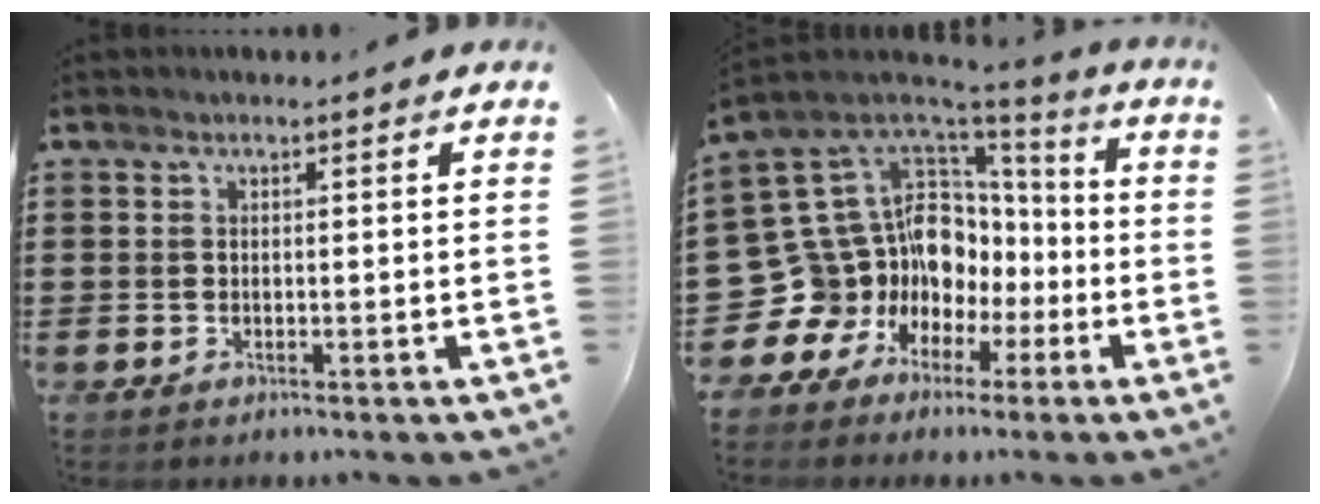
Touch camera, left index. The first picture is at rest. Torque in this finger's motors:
{"motor_torque": [1.45, 0.69, 0.66, 0.06]}